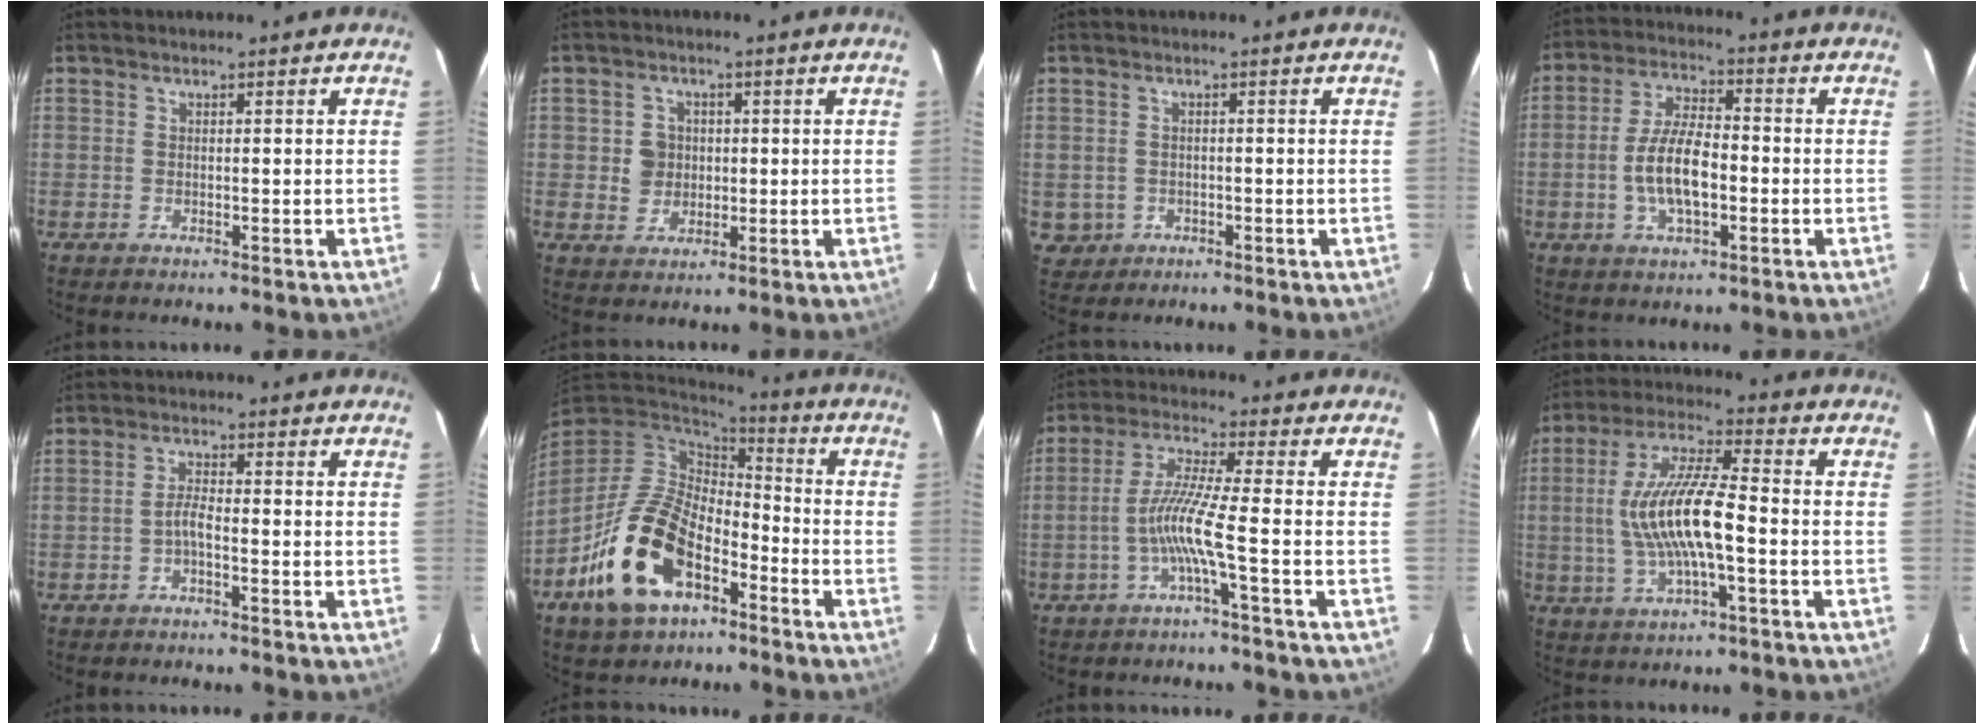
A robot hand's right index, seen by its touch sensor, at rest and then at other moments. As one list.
[{"total": 4.4, "force": [0.3, 4.2, 1.2], "torque": [-0.020, 0.014, 0.011]}, {"total": 4.0, "force": [-0.8, 3.9, 0.7], "torque": [-0.023, 0.007, 0.000]}, {"total": 9.9, "force": [-2.1, 3.9, 8.9], "torque": [-0.178, 0.006, -0.036]}, {"total": 2.2, "force": [-1.3, 0.3, 1.7], "torque": [-0.040, 0.007, -0.028]}, {"total": 17.8, "force": [-8.5, 10.0, 12.0], "torque": [-0.257, -0.010, -0.152]}, {"total": 7.6, "force": [-2.9, -1.4, 6.9], "torque": [-0.154, 0.003, -0.055]}, {"total": 13.7, "force": [-1.9, 3.0, 13.2], "torque": [-0.263, 0.006, -0.037]}]